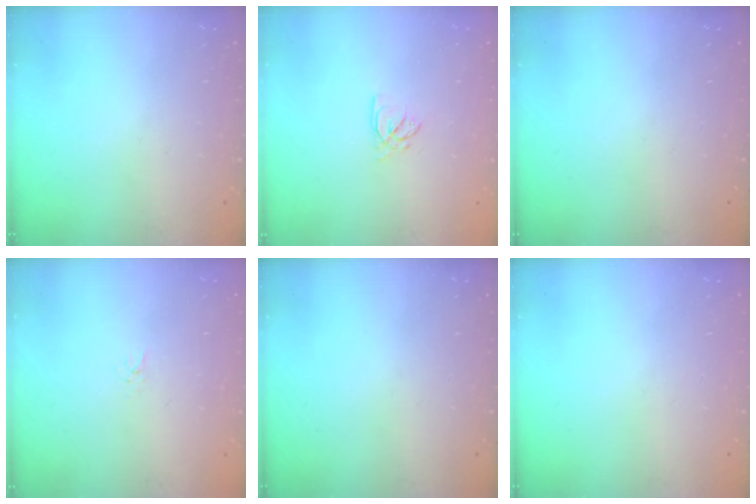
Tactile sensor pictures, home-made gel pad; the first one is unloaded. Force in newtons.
{"total": 2.2, "press": 2.2, "slide": 0.3}
{"total": 0.0}
{"total": 1.6, "press": 1.6, "slide": 0.2}
{"total": 0.0}
{"total": 0.0}